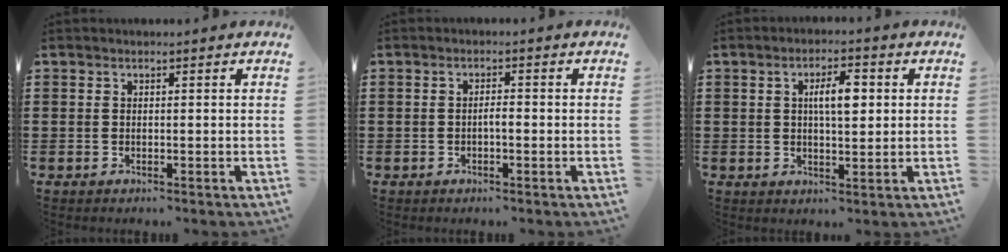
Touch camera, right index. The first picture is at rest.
{"total": 1.5, "force": [-0.4, 0.3, 1.4], "torque": [-0.027, 0.000, -0.008]}
{"total": 5.3, "force": [1.0, 1.7, 4.9], "torque": [-0.089, 0.007, 0.013]}